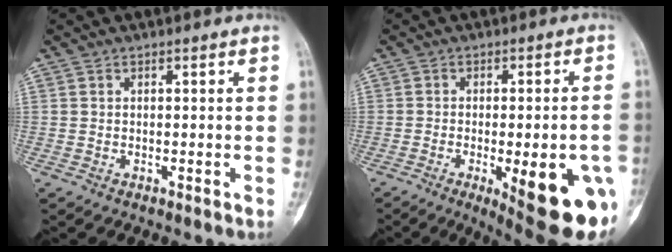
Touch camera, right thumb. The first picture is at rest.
{"total": 18.7, "force": [-6.3, 5.7, 16.7], "torque": [-0.167, 0.002, -0.063]}